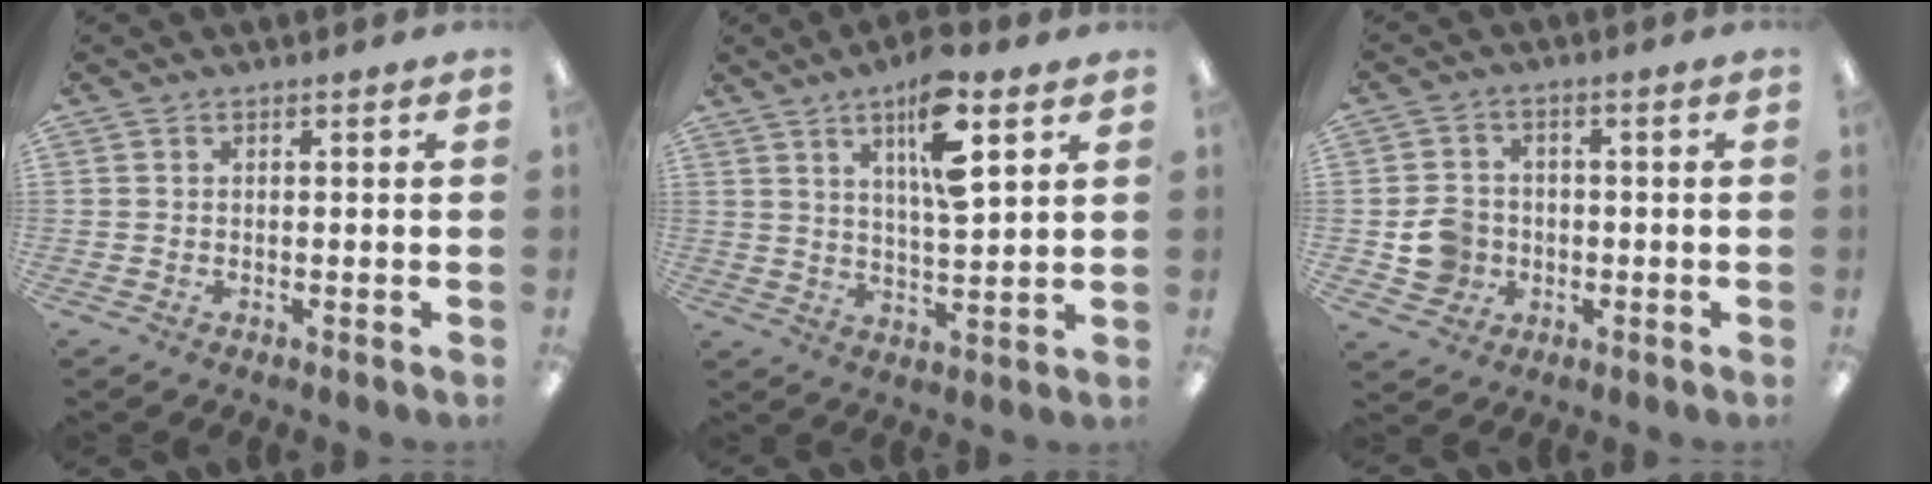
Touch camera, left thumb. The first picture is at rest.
{"total": 11.8, "force": [6.4, 3.4, 9.3], "torque": [-0.152, -0.023, 0.105]}
{"total": 7.1, "force": [-1.3, 6.5, 2.3], "torque": [-0.036, 0.016, -0.018]}